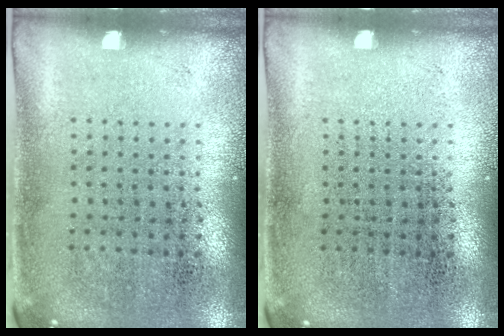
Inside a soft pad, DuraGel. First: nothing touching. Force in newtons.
{"total": 0.0}